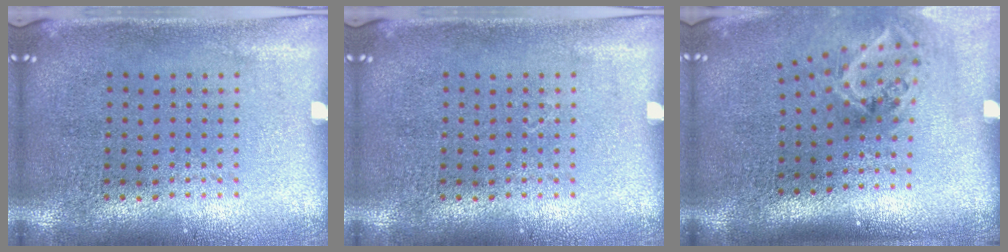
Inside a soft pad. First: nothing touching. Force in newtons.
{"total": 0.0}
{"total": 1.9, "press": 1.2, "slide": 1.5}